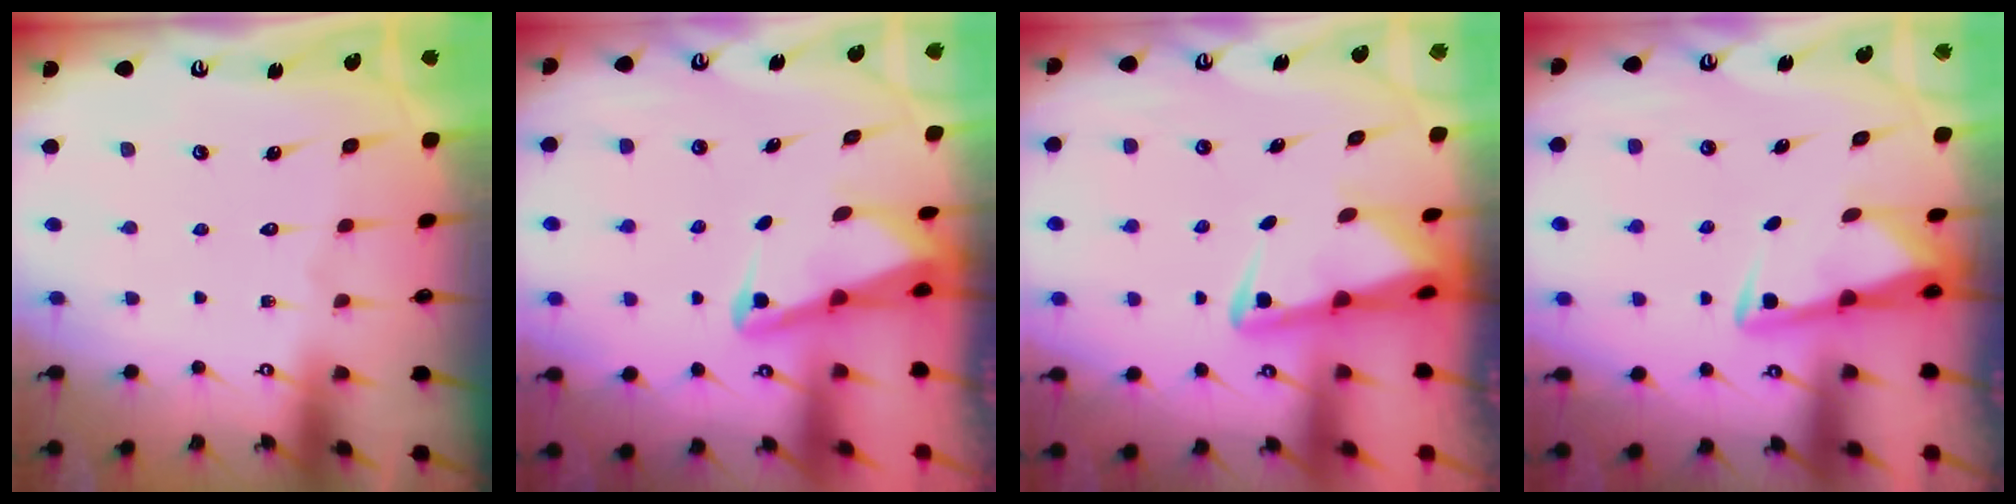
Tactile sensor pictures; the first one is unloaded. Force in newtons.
{"total": 2.6, "press": 2.5, "slide": 0.6}
{"total": 2.8, "press": 2.7, "slide": 0.6}
{"total": 2.9, "press": 2.9, "slide": 0.4}